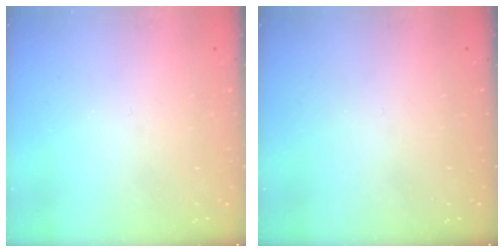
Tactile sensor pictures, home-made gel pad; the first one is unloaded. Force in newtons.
{"total": 0.0}